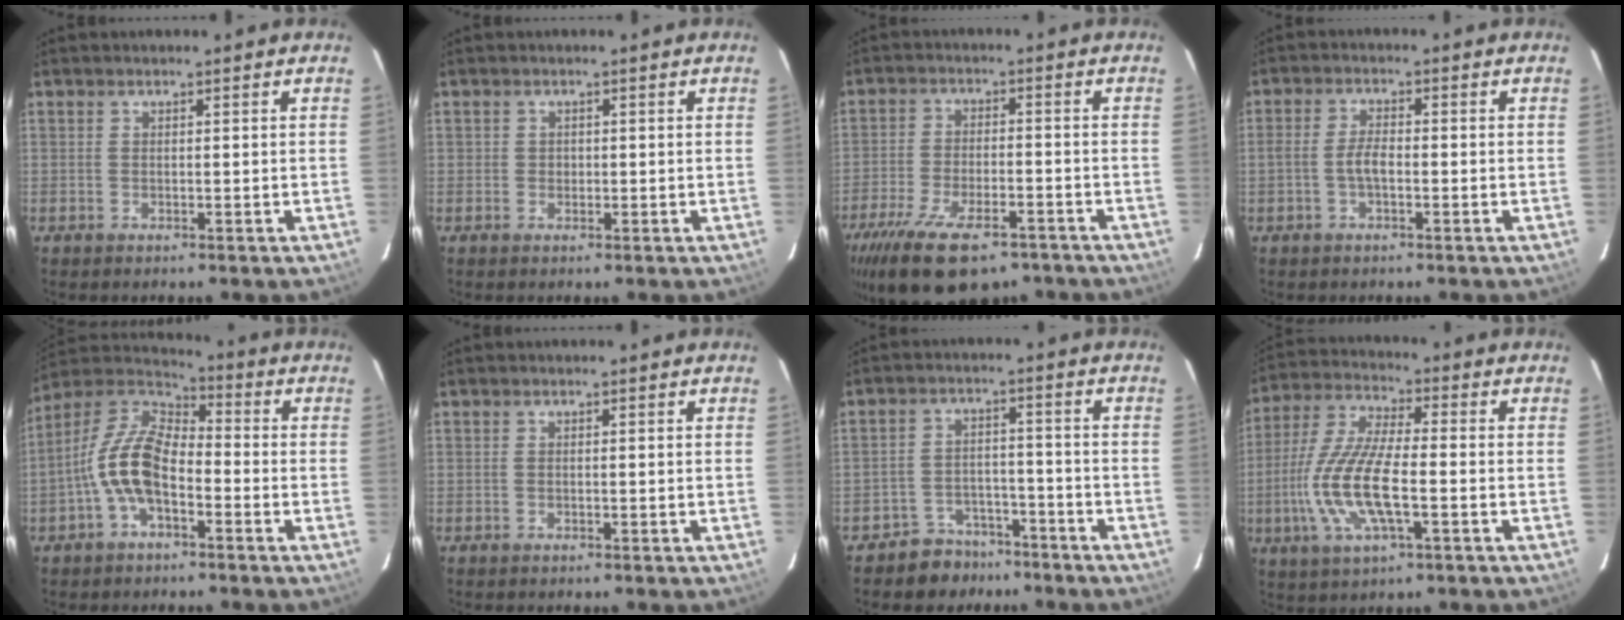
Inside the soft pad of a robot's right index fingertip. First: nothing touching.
{"total": 1.2, "force": [0.0, 1.2, 0.1], "torque": [0.001, 0.001, -0.001]}
{"total": 17.8, "force": [-12.2, 7.1, 10.8], "torque": [-0.225, -0.038, -0.195]}
{"total": 3.3, "force": [-1.0, 1.3, 2.8], "torque": [-0.061, 0.005, -0.018]}
{"total": 11.9, "force": [-3.7, 6.2, 9.5], "torque": [-0.198, 0.016, -0.075]}
{"total": 0.0}
{"total": 7.2, "force": [-5.6, 4.5, 0.3], "torque": [-0.020, 0.026, -0.081]}
{"total": 14.4, "force": [-3.3, 4.3, 13.3], "torque": [-0.282, -0.005, -0.068]}